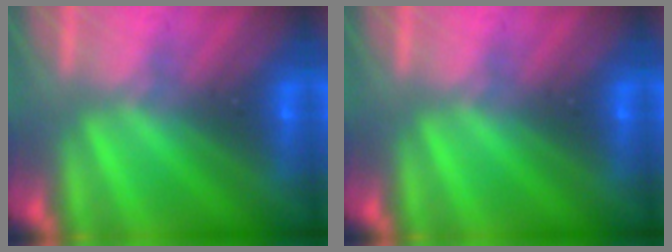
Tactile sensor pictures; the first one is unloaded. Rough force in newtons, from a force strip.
{"total": 0.0}